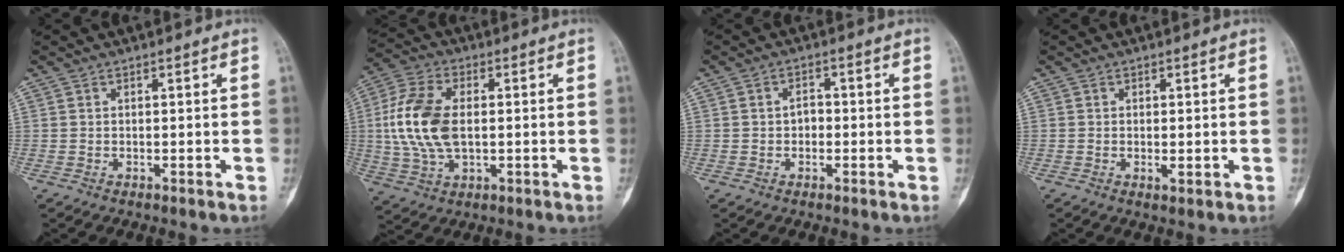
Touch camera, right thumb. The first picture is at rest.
{"total": 13.6, "force": [0.6, 7.8, 11.2], "torque": [-0.238, 0.006, 0.012]}
{"total": 2.1, "force": [-0.3, 1.7, 1.3], "torque": [-0.009, 0.006, -0.011]}
{"total": 1.5, "force": [-0.2, 0.6, 1.3], "torque": [-0.021, -0.004, -0.002]}